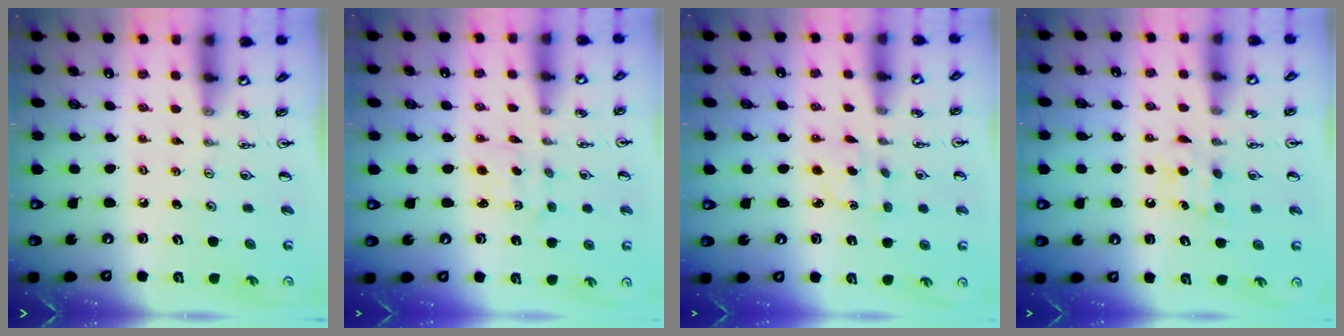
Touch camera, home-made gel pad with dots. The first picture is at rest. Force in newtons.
{"total": 1.5, "press": 1.3, "slide": 0.7}
{"total": 2.3, "press": 2.1, "slide": 0.8}
{"total": 5.8, "press": 5.7, "slide": 1.0}